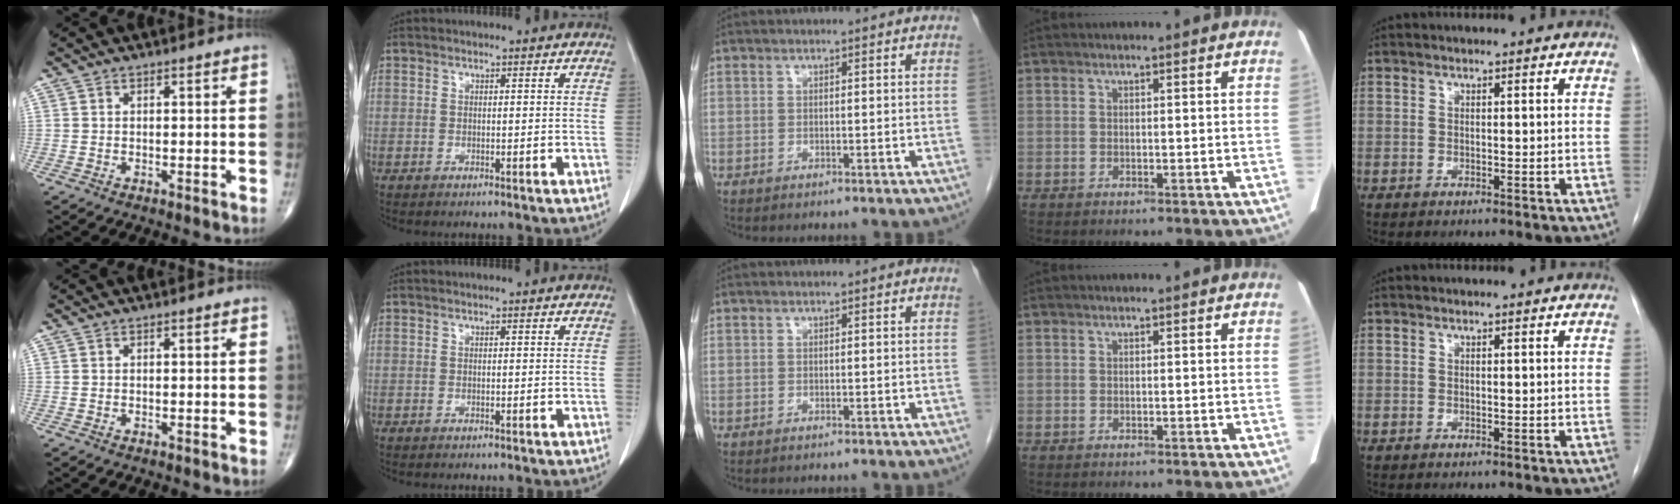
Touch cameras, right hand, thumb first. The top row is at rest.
{}